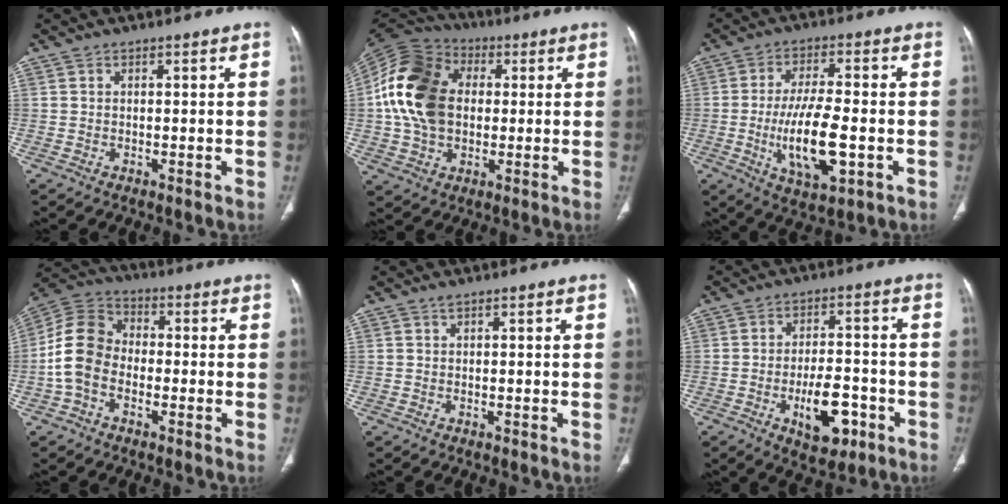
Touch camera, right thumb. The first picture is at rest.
{"total": 18.9, "force": [1.5, 13.7, 12.9], "torque": [-0.238, 0.021, 0.020]}
{"total": 13.0, "force": [-2.8, 4.7, 11.8], "torque": [-0.211, -0.001, -0.044]}
{"total": 10.8, "force": [-2.4, 7.8, 7.1], "torque": [-0.134, 0.033, -0.061]}
{"total": 0.0}
{"total": 10.3, "force": [-4.2, 5.2, 7.8], "torque": [-0.102, 0.021, -0.058]}